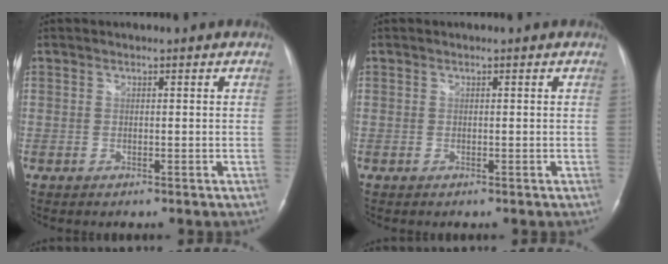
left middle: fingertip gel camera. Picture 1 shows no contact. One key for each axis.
{"total": 0.0}